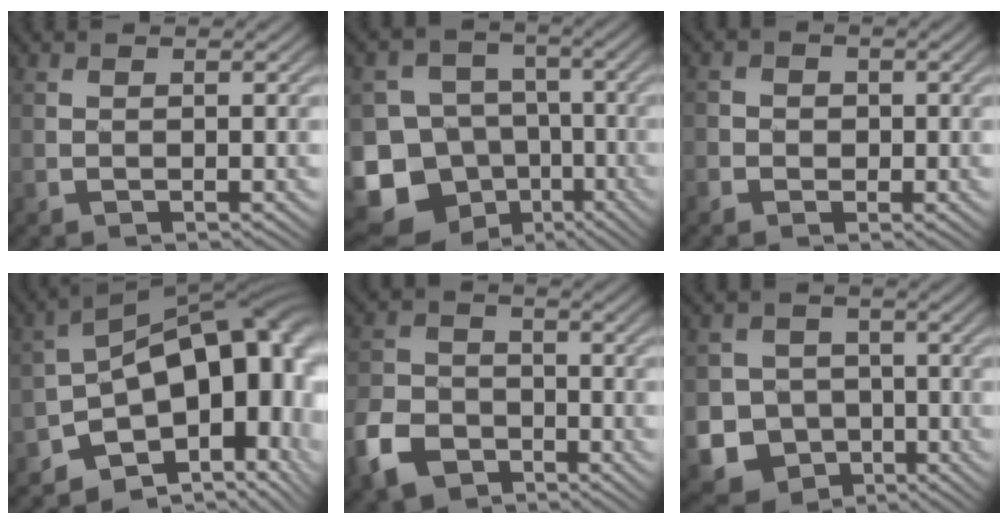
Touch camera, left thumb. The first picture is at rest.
{"total": 15.7, "force": [-7.2, 13.1, 4.8], "torque": [-0.154, -0.031, -0.125]}
{"total": 2.2, "force": [-0.5, 2.1, 0.5], "torque": [-0.005, -0.002, -0.015]}
{"total": 15.6, "force": [-3.6, 9.5, 11.9], "torque": [-0.151, -0.009, -0.051]}
{"total": 7.3, "force": [-4.4, 4.9, 3.1], "torque": [-0.083, -0.009, -0.101]}
{"total": 8.7, "force": [-2.7, 7.8, 2.6], "torque": [-0.069, -0.023, -0.077]}